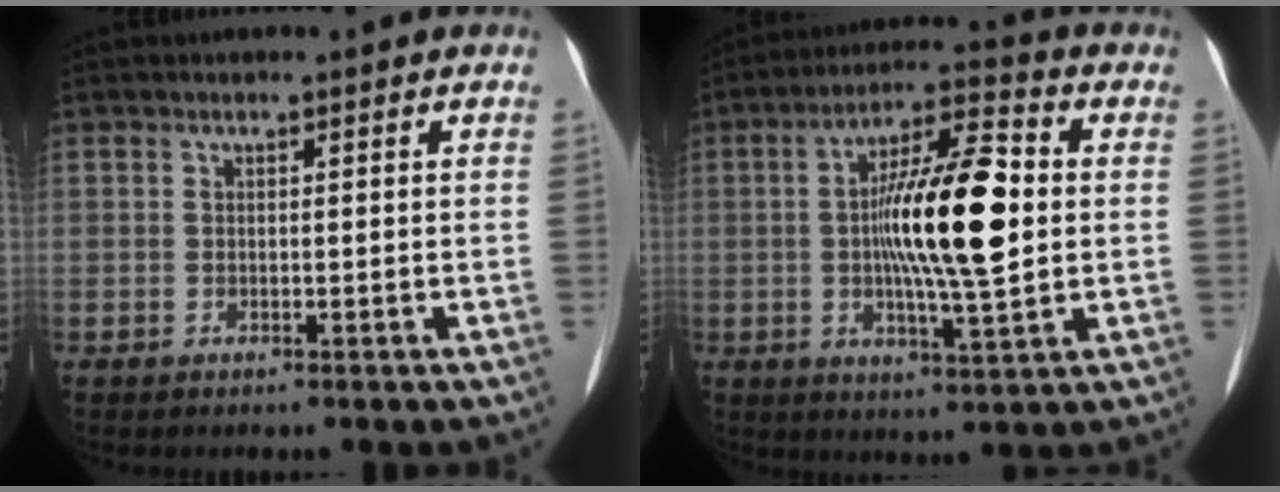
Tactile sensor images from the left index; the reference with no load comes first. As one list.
[{"total": 14.5, "force": [0.5, 2.6, 14.3], "torque": [-0.252, 0.010, 0.002]}]